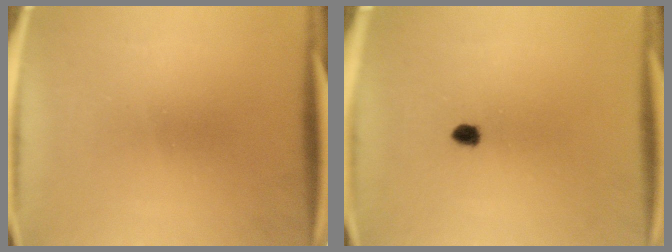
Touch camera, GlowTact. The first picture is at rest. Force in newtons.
{"total": 1.7}